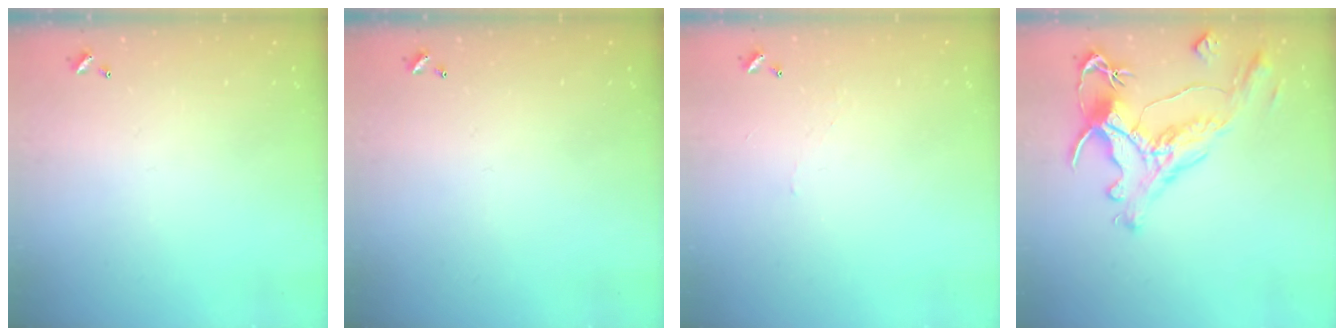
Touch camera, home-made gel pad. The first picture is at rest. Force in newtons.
{"total": 0.0}
{"total": 2.1, "press": 2.1, "slide": 0.6}
{"total": 1.6, "press": 1.0, "slide": 1.3}